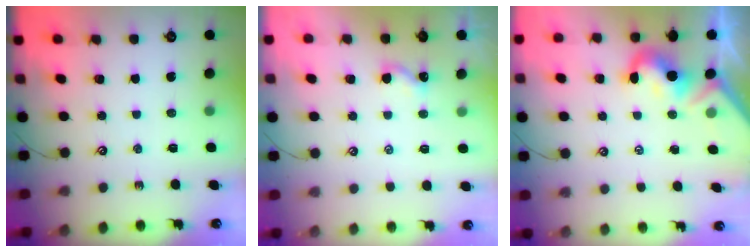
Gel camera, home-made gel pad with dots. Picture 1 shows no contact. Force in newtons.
{"total": 3.7, "press": 3.7, "slide": 0.2}
{"total": 4.4, "press": 4.3, "slide": 0.9}